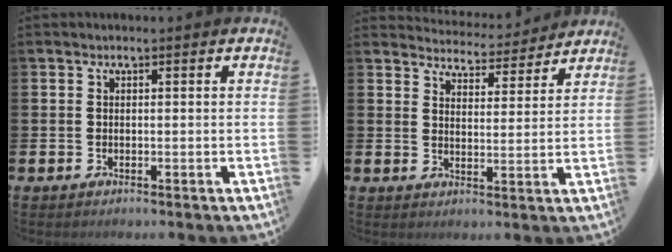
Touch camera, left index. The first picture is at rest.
{"total": 4.7, "force": [4.6, 0.6, 0.1], "torque": [-0.014, -0.037, 0.079]}